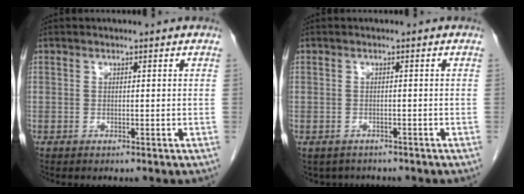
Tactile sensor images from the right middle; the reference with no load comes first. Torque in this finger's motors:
{"motor_torque": [0.00, 0.00, -0.04, 0.01]}